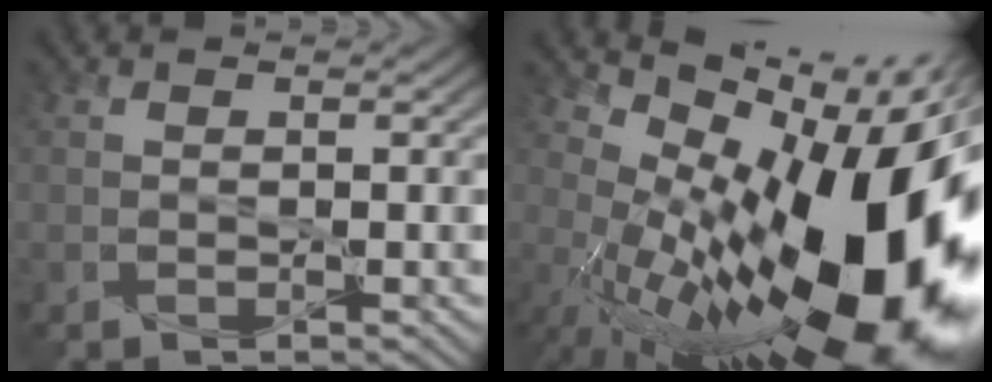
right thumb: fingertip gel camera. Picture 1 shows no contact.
{"total": 21.2, "force": [-0.6, 9.7, 18.9], "torque": [-0.297, -0.010, -0.015]}